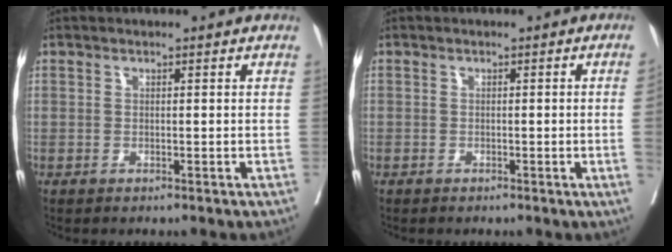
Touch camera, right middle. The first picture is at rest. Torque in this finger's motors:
{"motor_torque": [1.03, -1.02, -0.99, -0.21]}